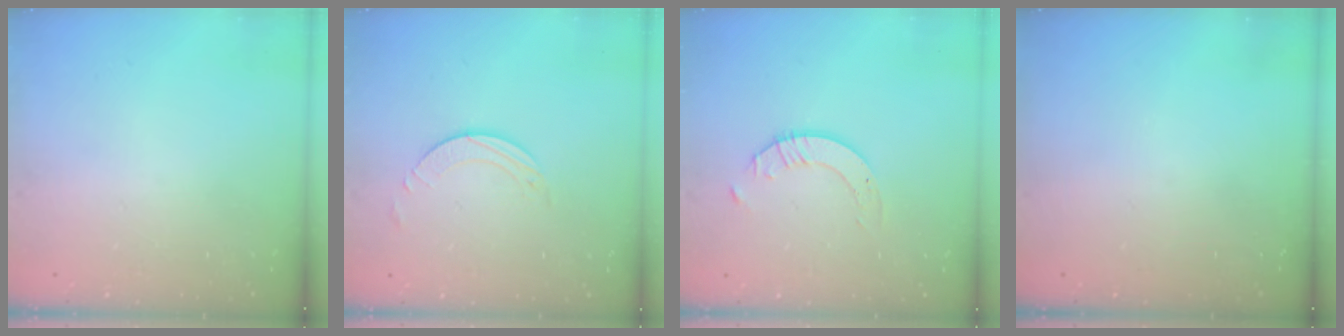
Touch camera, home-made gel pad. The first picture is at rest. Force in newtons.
{"total": 1.9, "press": 1.9, "slide": 0.2}
{"total": 2.1, "press": 2.1, "slide": 0.2}
{"total": 0.0}